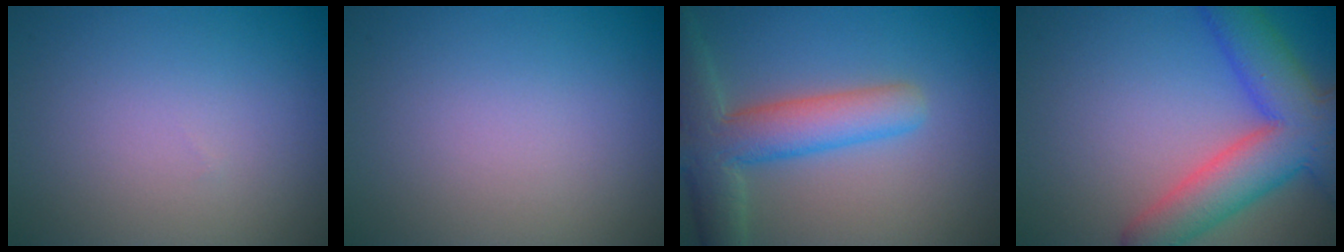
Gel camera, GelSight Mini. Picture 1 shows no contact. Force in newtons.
{"total": 0.0}
{"total": 6.7, "press": 6.7, "slide": 0.6}
{"total": 8.6, "press": 8.6, "slide": 0.4}